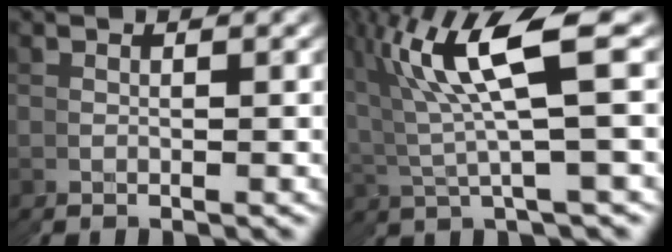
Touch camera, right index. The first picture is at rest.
{"total": 7.4, "force": [2.3, 3.2, 6.2], "torque": [-0.122, 0.007, 0.039]}